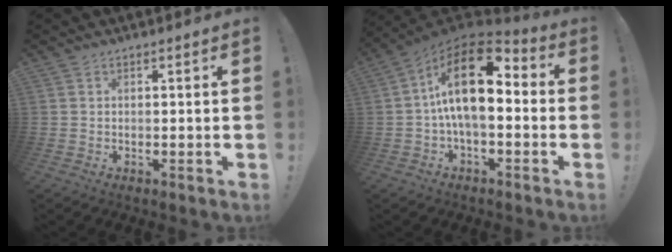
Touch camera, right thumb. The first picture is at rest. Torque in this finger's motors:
{"motor_torque": [1.98, 3.03, 1.22, -0.85, 0.54]}